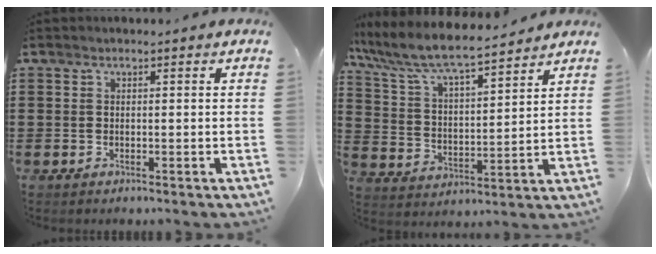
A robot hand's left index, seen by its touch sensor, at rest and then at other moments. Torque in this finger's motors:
{"motor_torque": [1.07, -1.07, 0.46, 0.21]}